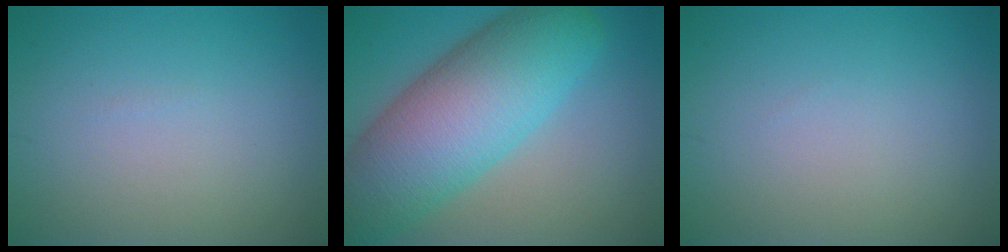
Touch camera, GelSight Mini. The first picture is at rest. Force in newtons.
{"total": 12.2, "press": 12.2, "slide": 0.4}
{"total": 0.0}